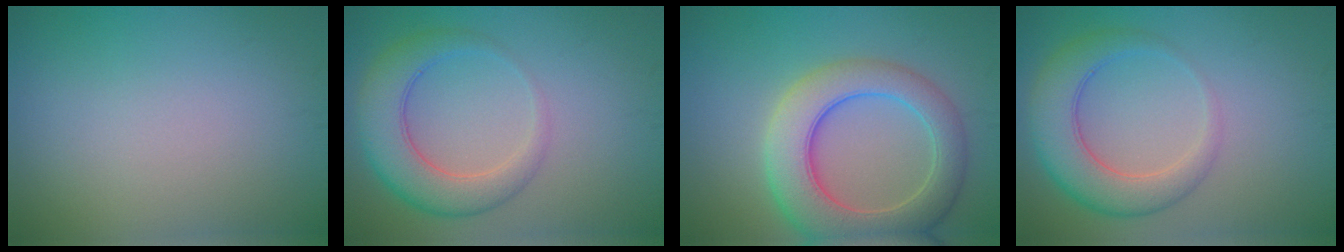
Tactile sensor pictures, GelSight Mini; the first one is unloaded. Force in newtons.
{"total": 5.7, "press": 5.7, "slide": 0.2}
{"total": 8.0, "press": 8.0, "slide": 0.6}
{"total": 5.7, "press": 5.7, "slide": 0.2}